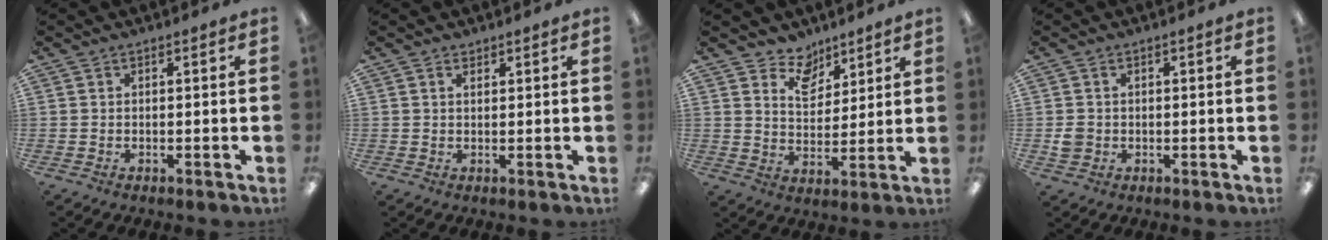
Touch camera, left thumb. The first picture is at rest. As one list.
[{"total": 1.2, "force": [0.8, 0.6, 0.6], "torque": [-0.005, -0.002, 0.013]}, {"total": 7.9, "force": [6.1, 4.8, 1.3], "torque": [-0.024, -0.041, 0.114]}, {"total": 2.5, "force": [-0.2, 2.3, 1.0], "torque": [-0.010, 0.001, -0.005]}]